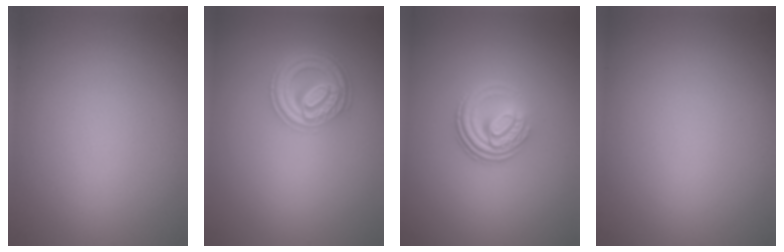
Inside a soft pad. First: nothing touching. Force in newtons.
{"total": 4.6, "press": 3.5, "slide": 3.0}
{"total": 3.8, "press": 2.6, "slide": 2.8}
{"total": 0.0}